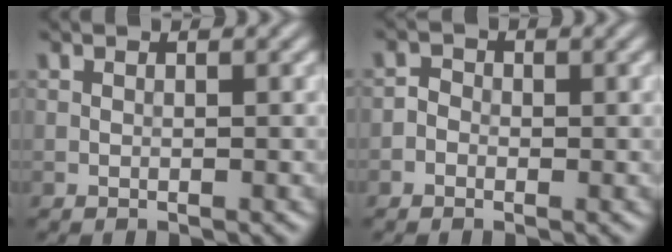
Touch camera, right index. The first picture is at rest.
{"total": 1.2, "force": [-0.5, 1.1, 0.4], "torque": [0.004, 0.004, -0.018]}